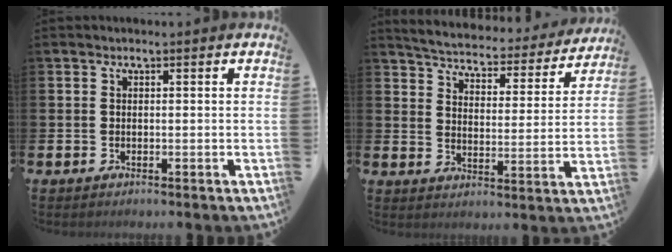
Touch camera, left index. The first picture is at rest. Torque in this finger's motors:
{"motor_torque": [0.89, -1.25, 0.19, 0.07]}